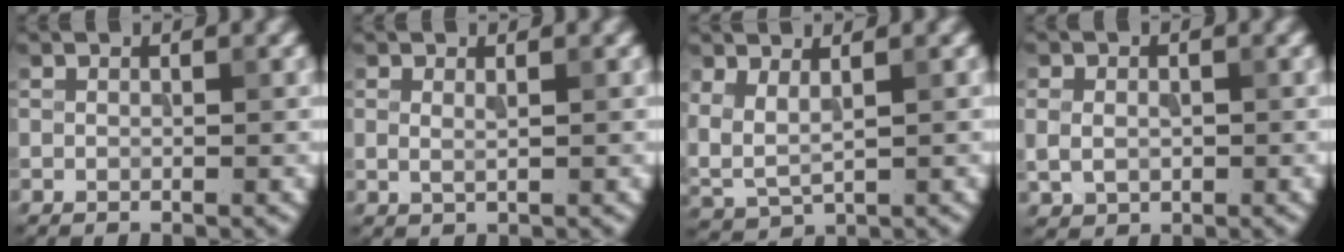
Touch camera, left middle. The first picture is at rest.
{"total": 0.8, "force": [0.3, 0.3, 0.6], "torque": [-0.015, -0.002, 0.006]}
{"total": 3.1, "force": [1.5, 1.5, 2.3], "torque": [-0.059, -0.005, 0.034]}
{"total": 2.5, "force": [-0.1, 2.0, 1.4], "torque": [-0.029, -0.004, 0.003]}